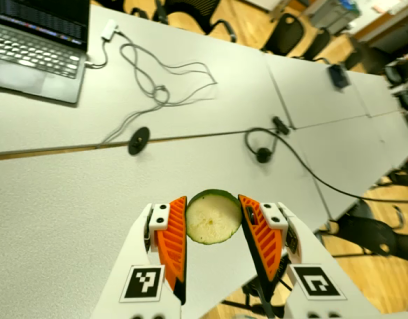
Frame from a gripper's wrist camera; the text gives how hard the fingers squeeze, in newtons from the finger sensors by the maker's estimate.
{"total": 9.4, "left": 10.5, "right": 8.3}